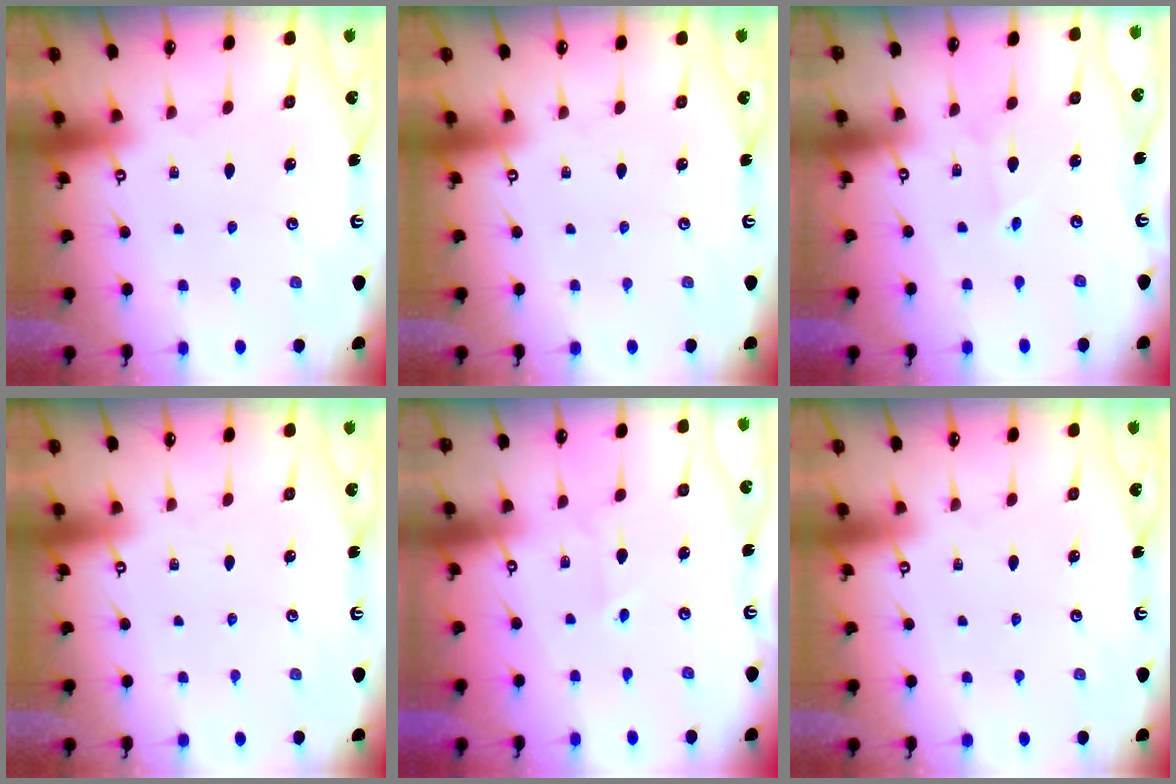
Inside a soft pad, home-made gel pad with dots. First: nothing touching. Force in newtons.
{"total": 0.0}
{"total": 2.7, "press": 2.7, "slide": 0.3}
{"total": 0.0}
{"total": 2.8, "press": 2.8, "slide": 0.3}
{"total": 0.0}